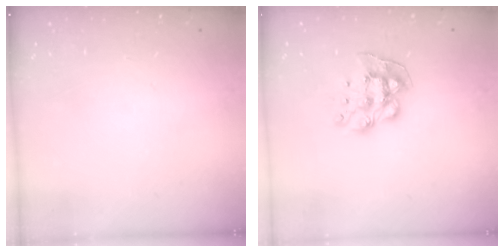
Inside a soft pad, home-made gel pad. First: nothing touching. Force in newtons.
{"total": 9.6, "press": 9.6, "slide": 0.4}